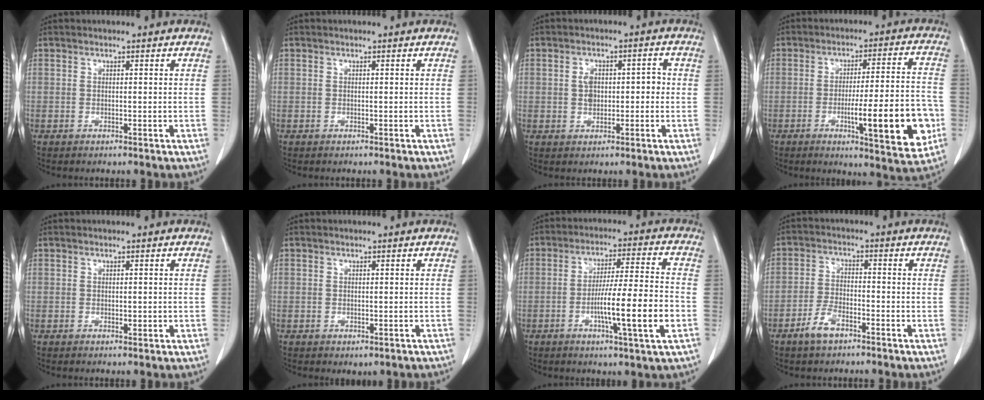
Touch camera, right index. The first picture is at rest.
{"total": 0.0}
{"total": 4.2, "force": [-0.1, 2.7, 3.3], "torque": [-0.052, 0.018, 0.000]}
{"total": 15.2, "force": [-4.3, 1.8, 14.5], "torque": [-0.202, -0.001, -0.058]}
{"total": 0.9, "force": [-0.1, 0.4, 0.8], "torque": [-0.012, -0.002, 0.001]}
{"total": 1.5, "force": [-0.5, 1.3, 0.5], "torque": [-0.006, 0.003, 0.002]}
{"total": 12.0, "force": [-3.5, -0.2, 11.5], "torque": [-0.192, -0.002, -0.061]}
{"total": 4.6, "force": [-3.0, 1.9, 2.8], "torque": [-0.066, 0.000, -0.055]}